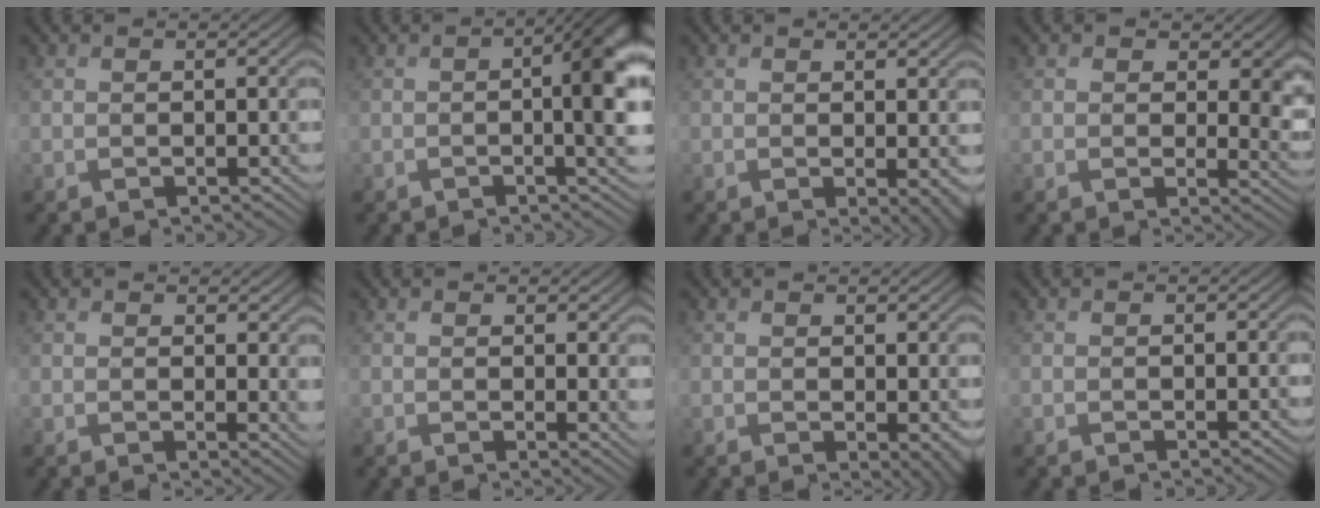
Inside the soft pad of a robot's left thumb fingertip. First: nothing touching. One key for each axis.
{"total": 5.6, "fx": -0.5, "fy": 1.6, "fz": 5.3, "tx": -0.067, "ty": -0.001, "tz": -0.008}
{"total": 2.6, "fx": 0.2, "fy": 1.0, "fz": 2.4, "tx": -0.031, "ty": -0.008, "tz": 0.005}
{"total": 6.2, "fx": 1.6, "fy": 4.3, "fz": 4.1, "tx": -0.065, "ty": -0.017, "tz": 0.020}
{"total": 3.0, "fx": 1.5, "fy": 1.6, "fz": 2.1, "tx": -0.028, "ty": -0.006, "tz": 0.027}
{"total": 2.3, "fx": 1.2, "fy": 1.0, "fz": 1.7, "tx": -0.023, "ty": -0.005, "tz": 0.020}
{"total": 3.0, "fx": 0.4, "fy": 1.7, "fz": 2.4, "tx": -0.033, "ty": -0.009, "tz": 0.011}
{"total": 0.0}